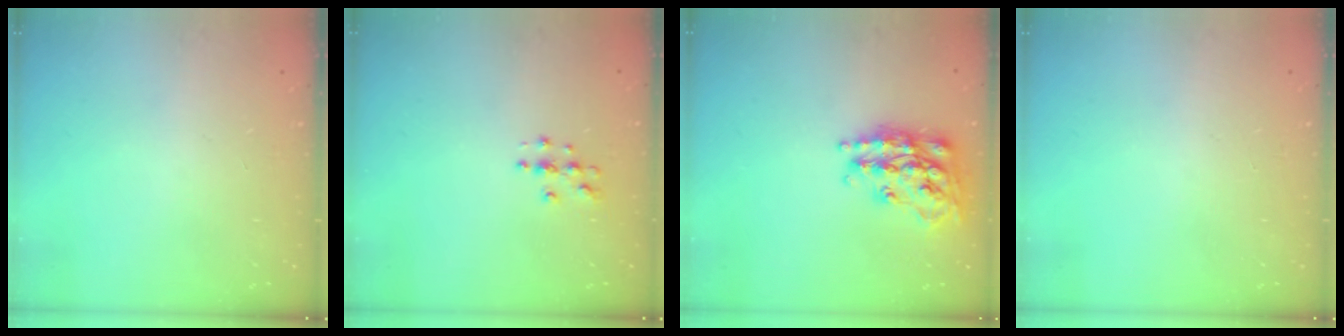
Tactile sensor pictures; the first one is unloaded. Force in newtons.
{"total": 3.7, "press": 3.7, "slide": 0.2}
{"total": 20.4, "press": 20.4, "slide": 1.4}
{"total": 0.0}